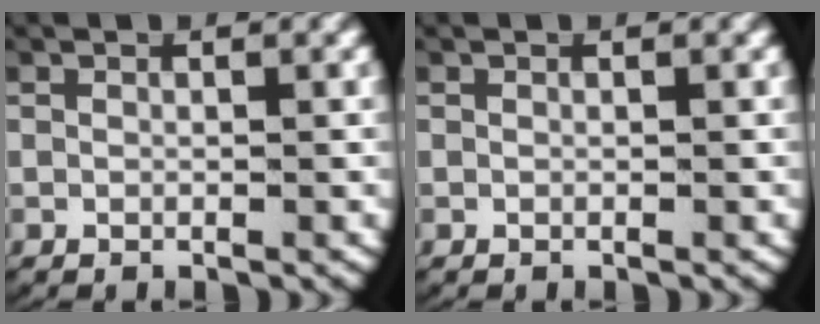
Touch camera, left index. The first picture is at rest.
{"total": 0.0}